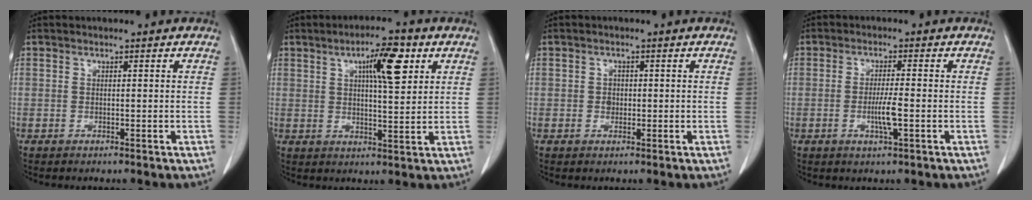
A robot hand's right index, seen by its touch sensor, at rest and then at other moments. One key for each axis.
{"total": 8.2, "fx": 3.5, "fy": 1.8, "fz": 7.2, "tx": -0.118, "ty": 0.008, "tz": 0.055}
{"total": 1.3, "fx": -0.3, "fy": 1.1, "fz": 0.6, "tx": -0.009, "ty": 0.004, "tz": -0.003}
{"total": 3.9, "fx": -1.1, "fy": 0.0, "fz": 3.7, "tx": -0.072, "ty": -0.005, "tz": -0.021}